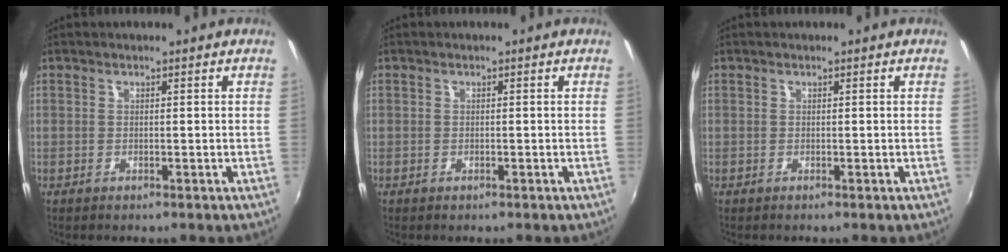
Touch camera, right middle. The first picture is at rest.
{"total": 0.0}
{"total": 0.0}